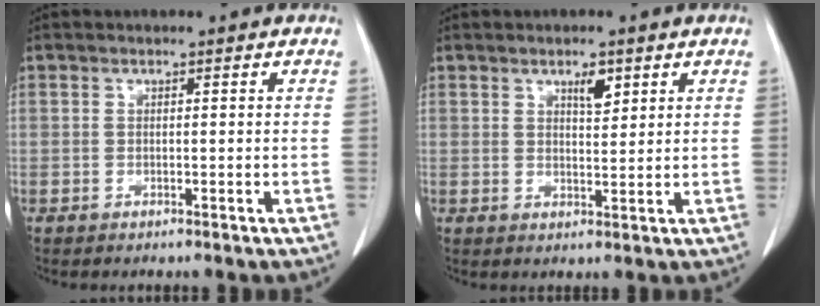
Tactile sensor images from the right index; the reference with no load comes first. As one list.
[{"total": 3.1, "force": [1.8, 1.1, 2.3], "torque": [-0.036, -0.003, 0.031]}]